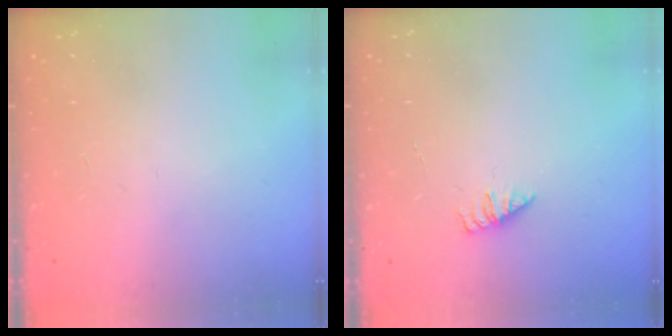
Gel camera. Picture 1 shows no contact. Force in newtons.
{"total": 1.4, "press": 1.3, "slide": 0.3}